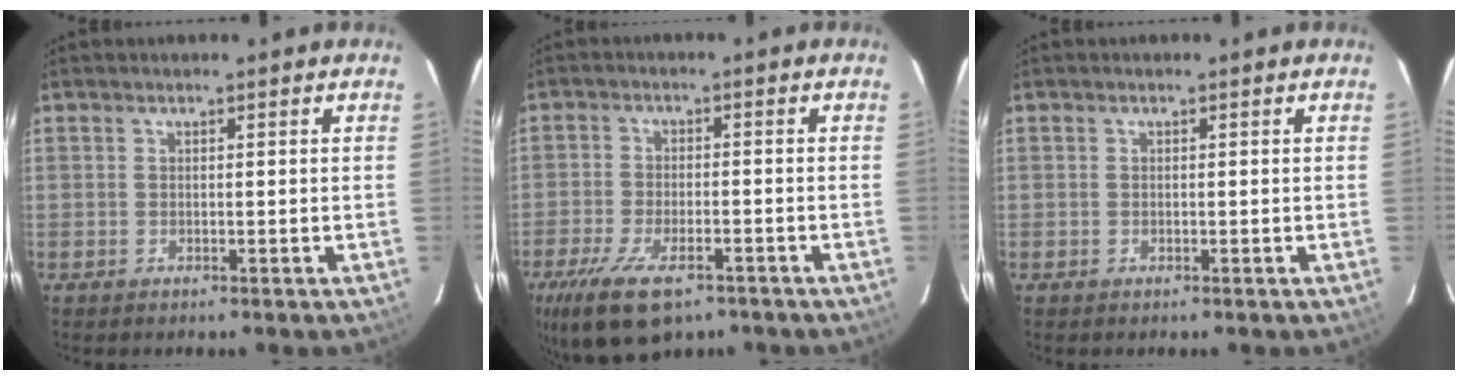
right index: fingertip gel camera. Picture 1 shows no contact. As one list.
[{"total": 13.4, "force": [-8.7, 5.5, 8.6], "torque": [-0.197, -0.039, -0.149]}, {"total": 0.0}]